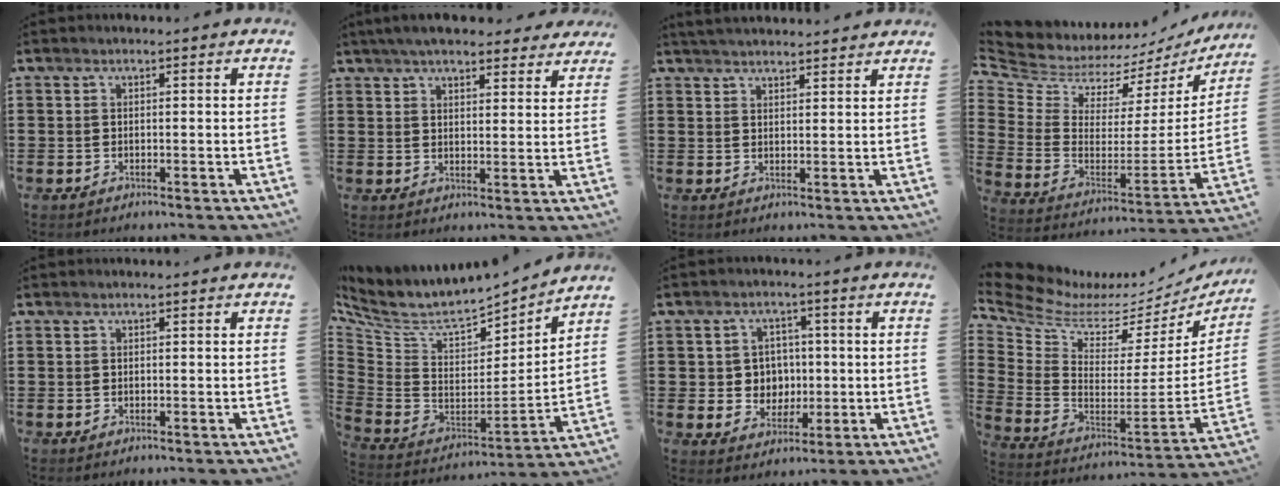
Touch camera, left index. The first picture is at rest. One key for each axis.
{"total": 5.6, "fx": 5.1, "fy": 1.1, "fz": 2.1, "tx": -0.056, "ty": -0.009, "tz": 0.095}
{"total": 3.0, "fx": 3.0, "fy": -0.1, "fz": 0.3, "tx": -0.013, "ty": -0.006, "tz": 0.058}
{"total": 5.3, "fx": 4.8, "fy": 2.1, "fz": 1.0, "tx": -0.055, "ty": -0.052, "tz": 0.080}
{"total": 0.0}
{"total": 6.8, "fx": 5.5, "fy": 2.2, "fz": 3.3, "tx": -0.096, "ty": -0.051, "tz": 0.092}
{"total": 5.1, "fx": 0.5, "fy": 4.7, "fz": 1.7, "tx": -0.047, "ty": 0.012, "tz": 0.006}
{"total": 5.7, "fx": 4.6, "fy": 2.5, "fz": 2.4, "tx": -0.087, "ty": -0.054, "tz": 0.076}